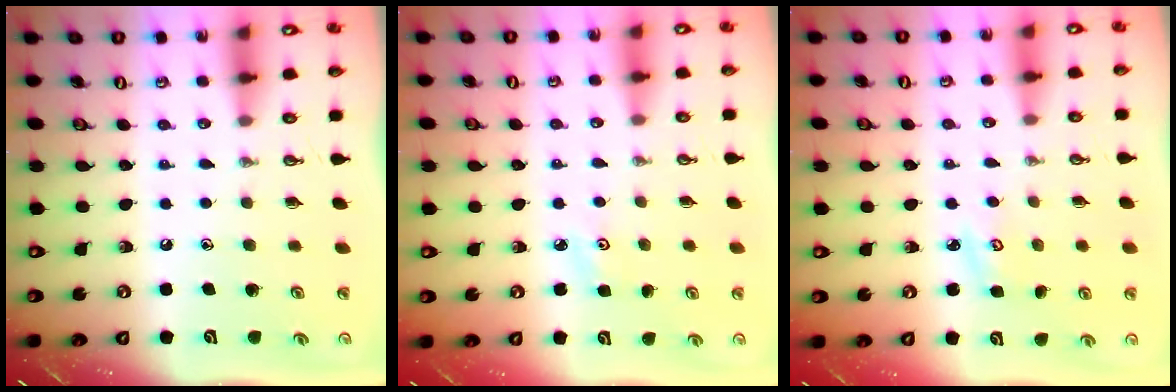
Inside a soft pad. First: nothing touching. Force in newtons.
{"total": 2.8, "press": 2.8, "slide": 0.4}
{"total": 3.6, "press": 3.6, "slide": 0.5}